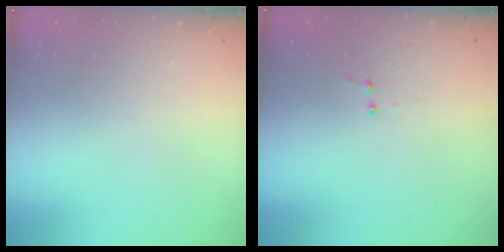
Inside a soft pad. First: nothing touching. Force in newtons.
{"total": 3.6, "press": 3.5, "slide": 0.7}